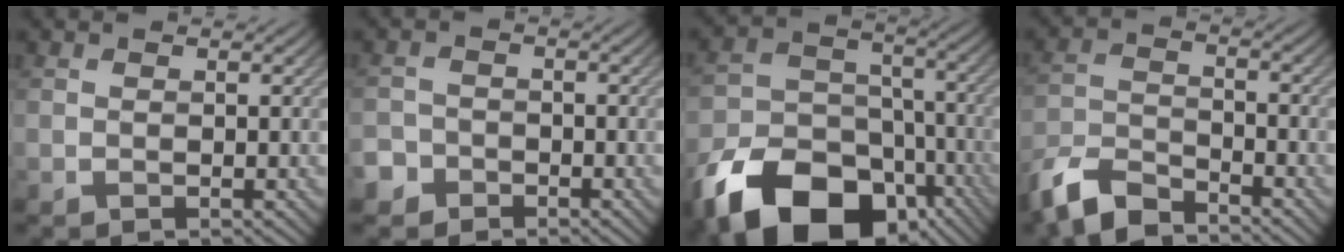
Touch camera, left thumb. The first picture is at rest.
{"total": 2.9, "force": [-1.9, 2.1, 0.4], "torque": [-0.004, 0.003, -0.042]}
{"total": 18.0, "force": [-10.9, 11.2, 9.0], "torque": [-0.188, -0.049, -0.180]}
{"total": 7.4, "force": [-6.3, 2.2, 3.2], "torque": [-0.071, -0.009, -0.137]}